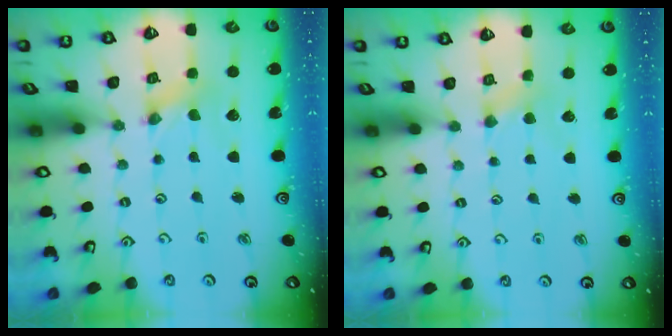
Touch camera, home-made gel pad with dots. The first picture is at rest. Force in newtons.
{"total": 2.9, "press": 2.9, "slide": 0.3}